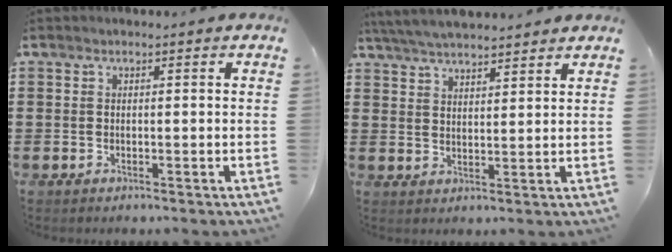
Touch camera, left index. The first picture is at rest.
{"total": 4.9, "force": [4.7, 0.3, 1.3], "torque": [-0.039, -0.012, 0.087]}